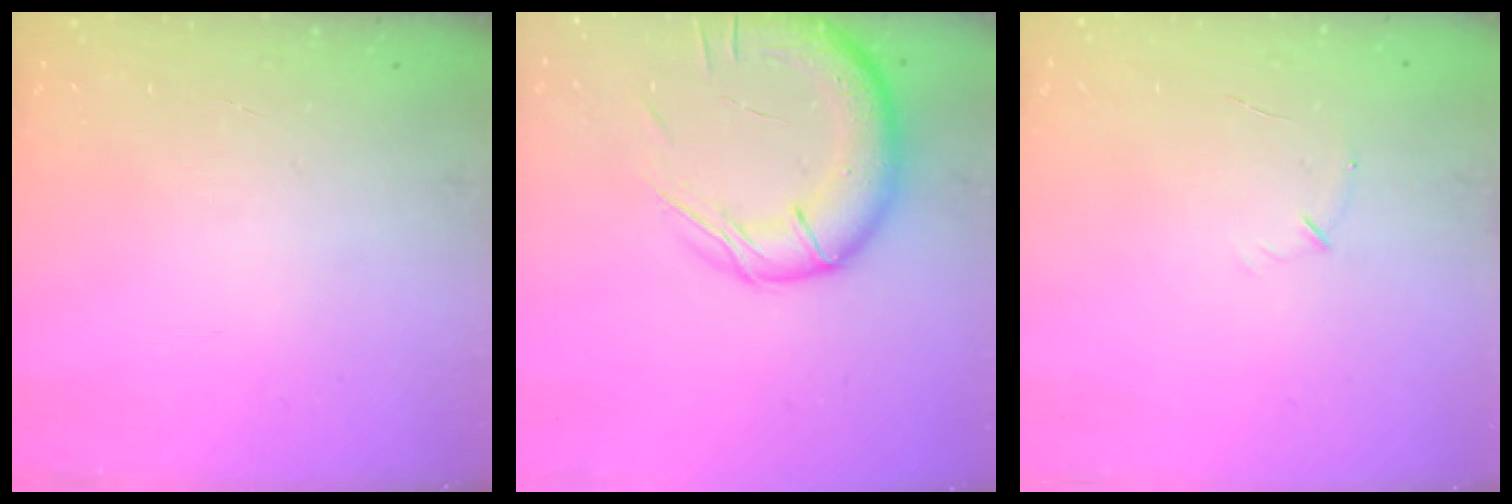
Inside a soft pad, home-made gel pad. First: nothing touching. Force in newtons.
{"total": 15.7, "press": 15.3, "slide": 3.2}
{"total": 4.3, "press": 4.1, "slide": 1.1}